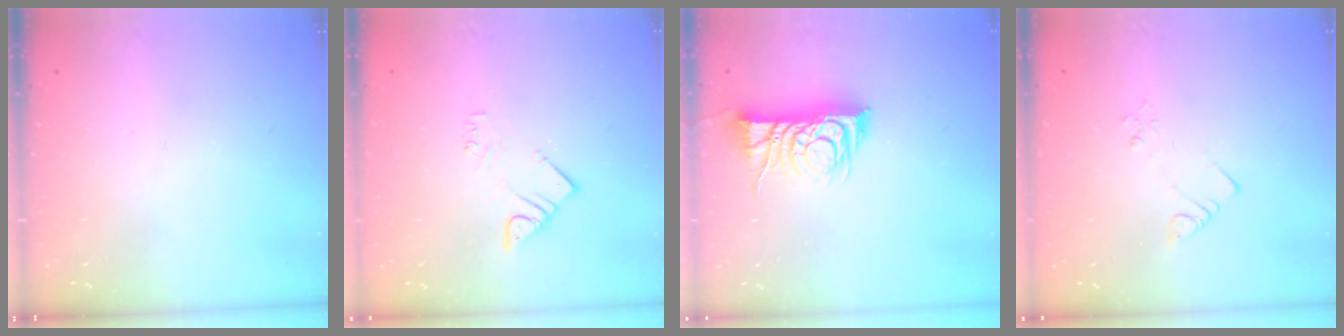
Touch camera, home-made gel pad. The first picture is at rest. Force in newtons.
{"total": 3.1, "press": 3.0, "slide": 0.5}
{"total": 9.7, "press": 9.7, "slide": 0.6}
{"total": 2.4, "press": 2.4, "slide": 0.4}